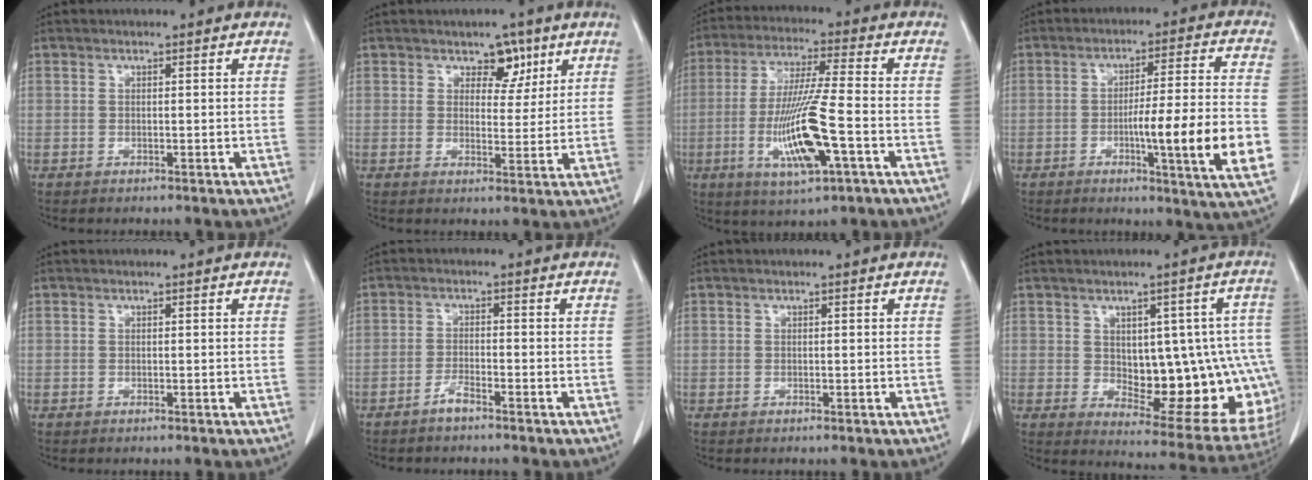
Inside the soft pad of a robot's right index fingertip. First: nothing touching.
{"total": 4.4, "force": [2.6, 2.8, 2.2], "torque": [-0.020, 0.002, 0.039]}
{"total": 13.5, "force": [-3.9, 0.8, 12.9], "torque": [-0.258, -0.017, -0.072]}
{"total": 14.7, "force": [-3.7, -0.6, 14.3], "torque": [-0.210, -0.015, -0.059]}
{"total": 0.0}
{"total": 2.1, "force": [-1.7, 0.1, 1.2], "torque": [-0.027, -0.002, -0.032]}
{"total": 0.0}
{"total": 17.5, "force": [-0.9, 8.0, 15.5], "torque": [-0.142, 0.018, 0.016]}